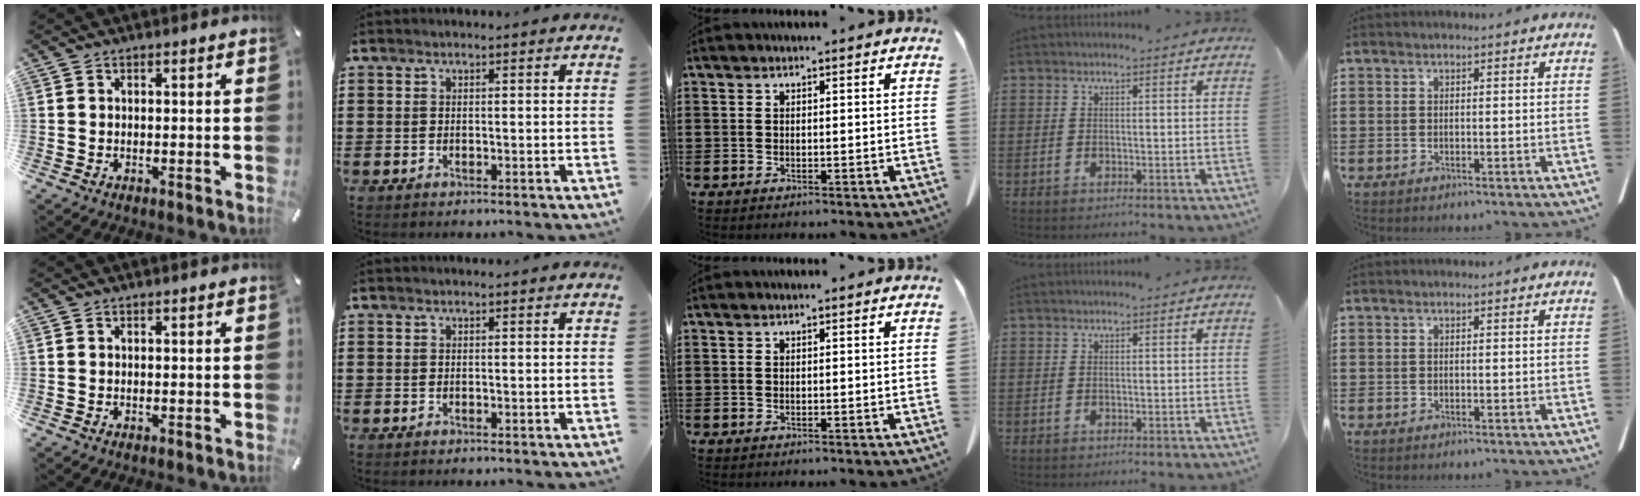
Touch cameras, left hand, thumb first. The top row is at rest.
{}